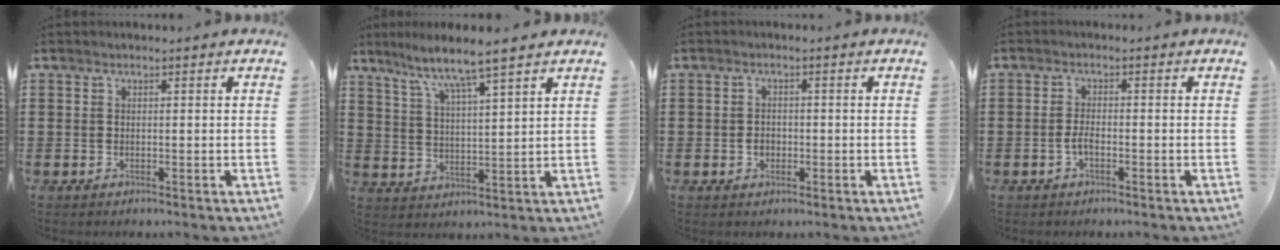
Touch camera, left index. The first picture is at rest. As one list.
[{"total": 6.0, "force": [5.0, -0.5, 3.4], "torque": [-0.088, -0.034, 0.077]}, {"total": 1.8, "force": [-0.4, 1.4, 1.0], "torque": [-0.022, 0.005, -0.010]}, {"total": 2.1, "force": [-0.9, 0.7, 1.8], "torque": [-0.050, -0.001, -0.022]}]